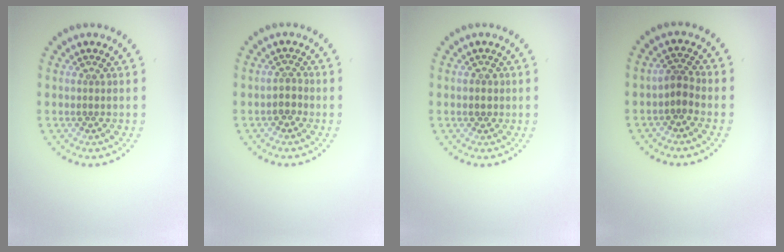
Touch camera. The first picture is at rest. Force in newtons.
{"total": 1.3, "press": 1.1, "slide": 0.6}
{"total": 1.0, "press": 1.0, "slide": 0.4}
{"total": 1.6, "press": 1.3, "slide": 0.9}